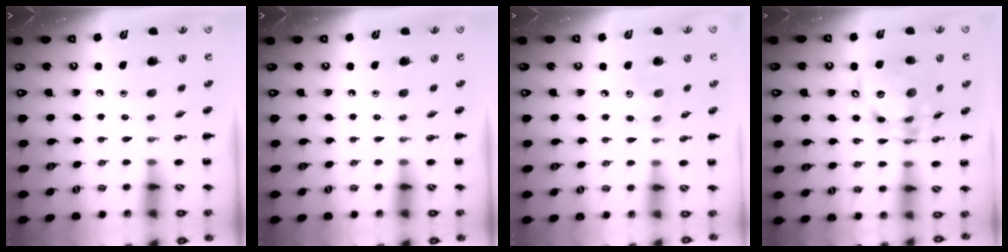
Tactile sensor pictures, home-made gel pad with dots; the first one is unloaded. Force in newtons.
{"total": 0.0}
{"total": 4.3, "press": 4.1, "slide": 1.1}
{"total": 15.3, "press": 14.8, "slide": 3.7}